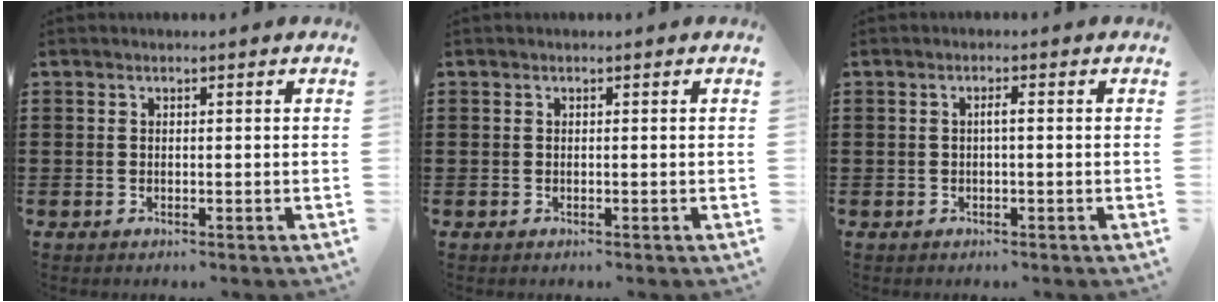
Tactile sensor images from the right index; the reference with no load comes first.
{"total": 0.0}
{"total": 1.3, "force": [-0.2, 0.1, 1.3], "torque": [-0.025, 0.001, -0.005]}